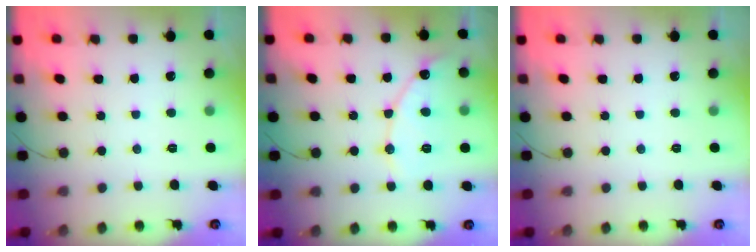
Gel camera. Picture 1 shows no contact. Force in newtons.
{"total": 9.7, "press": 9.6, "slide": 0.9}
{"total": 0.0}